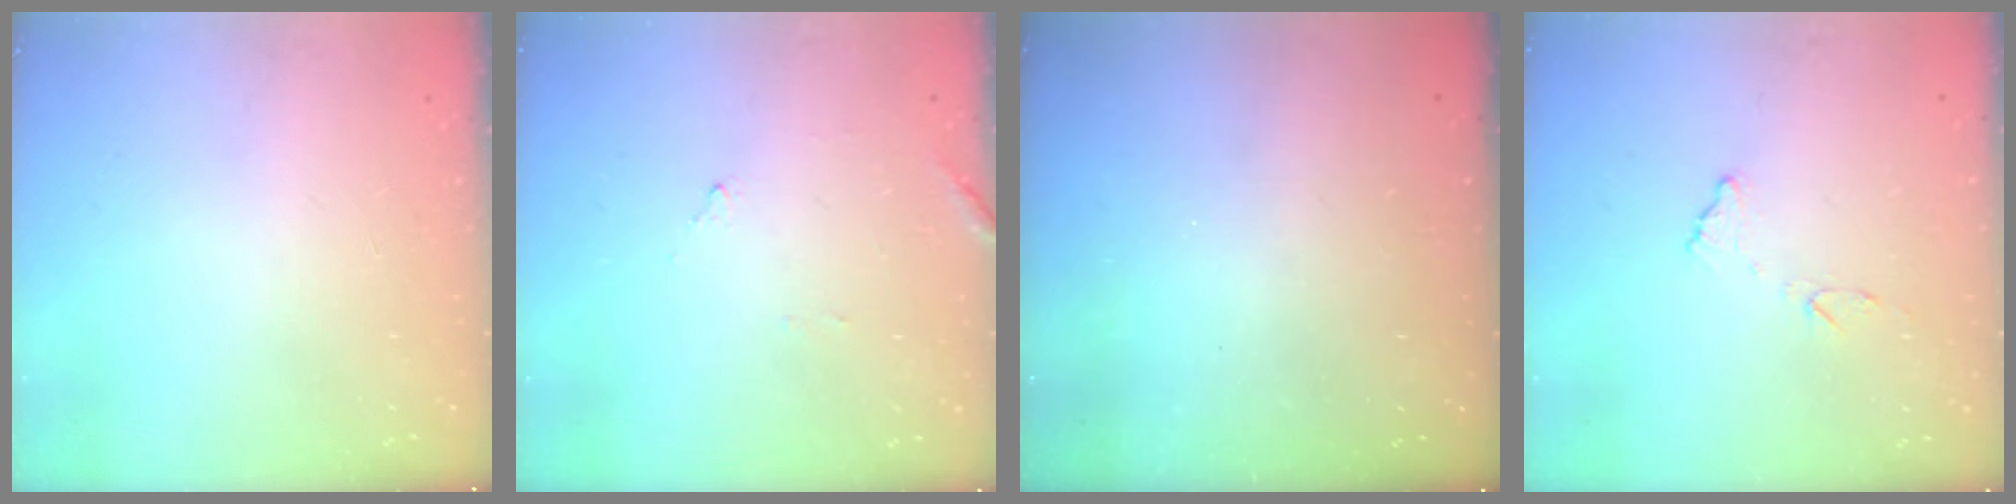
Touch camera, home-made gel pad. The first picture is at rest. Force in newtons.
{"total": 10.0, "press": 10.0, "slide": 0.6}
{"total": 3.0, "press": 3.0, "slide": 0.1}
{"total": 7.6, "press": 7.5, "slide": 0.5}